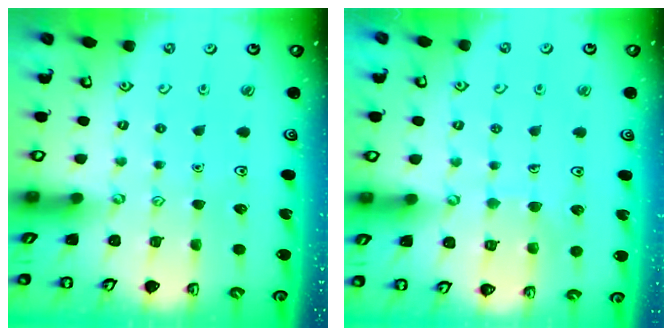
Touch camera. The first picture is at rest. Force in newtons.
{"total": 5.8, "press": 5.8, "slide": 0.3}